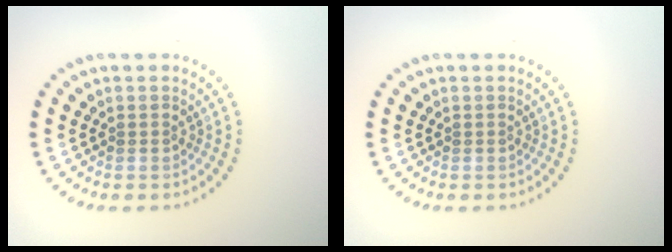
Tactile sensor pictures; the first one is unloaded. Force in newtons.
{"total": 0.0}